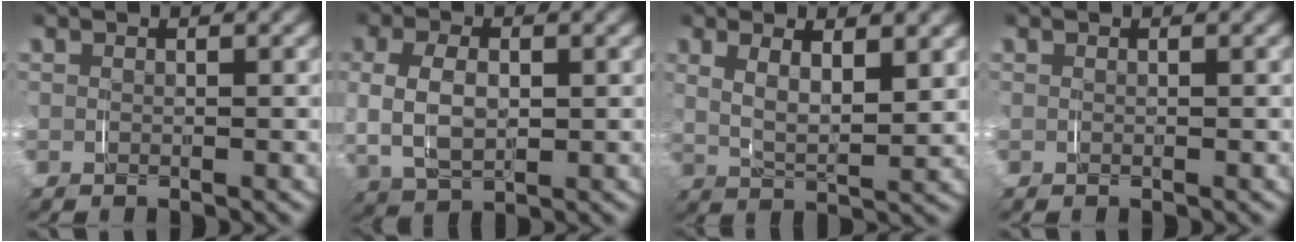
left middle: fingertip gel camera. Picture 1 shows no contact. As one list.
[{"total": 6.3, "force": [0.5, 4.5, 4.4], "torque": [-0.104, -0.003, 0.015]}, {"total": 4.0, "force": [1.3, 1.7, 3.4], "torque": [-0.064, -0.007, 0.028]}, {"total": 0.0}]